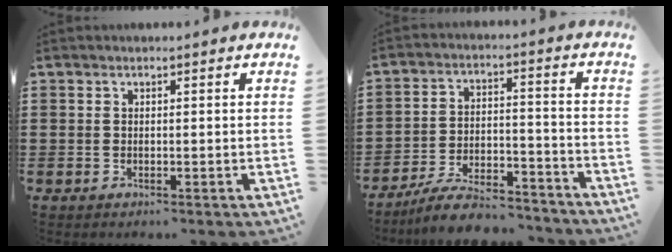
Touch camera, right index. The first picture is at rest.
{"total": 7.9, "force": [-7.3, 1.1, 2.9], "torque": [-0.055, 0.015, -0.140]}